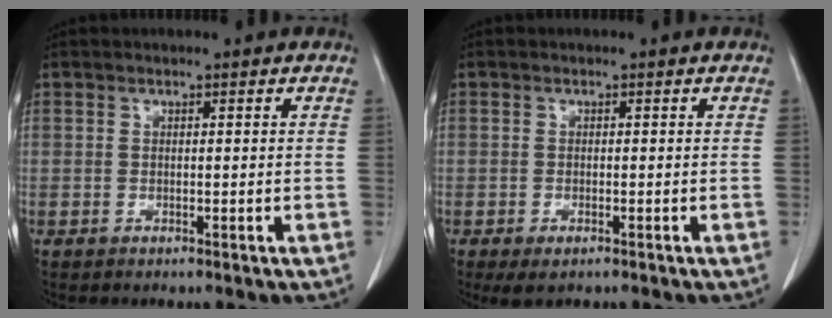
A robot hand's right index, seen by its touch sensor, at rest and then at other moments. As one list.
[{"total": 2.6, "force": [-1.6, 1.0, 1.8], "torque": [-0.033, -0.006, -0.020]}]